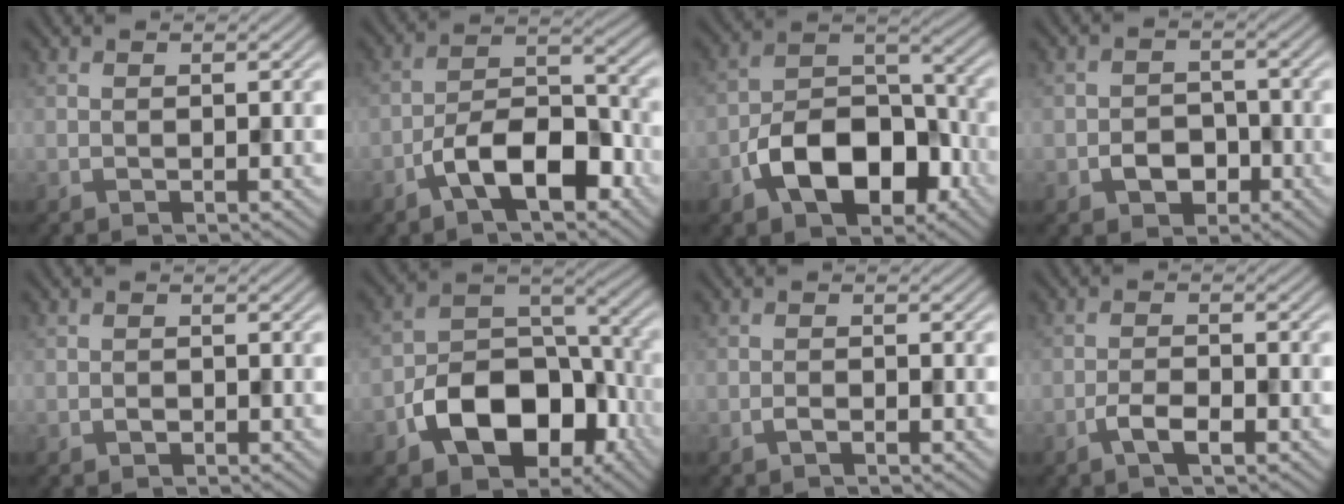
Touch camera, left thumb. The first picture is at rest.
{"total": 9.1, "force": [-4.9, 3.9, 6.6], "torque": [-0.104, 0.014, -0.100]}
{"total": 11.0, "force": [-5.0, 6.5, 7.3], "torque": [-0.132, -0.001, -0.096]}
{"total": 3.6, "force": [-1.6, 2.7, 1.8], "torque": [-0.030, -0.001, -0.032]}
{"total": 0.7, "force": [-0.4, 0.5, 0.4], "torque": [-0.005, -0.002, -0.008]}
{"total": 12.7, "force": [-5.4, 8.3, 8.0], "torque": [-0.147, -0.016, -0.103]}
{"total": 1.0, "force": [-0.7, 0.4, 0.7], "torque": [-0.014, 0.002, -0.013]}
{"total": 2.9, "force": [-1.6, 0.9, 2.2], "torque": [-0.046, 0.001, -0.035]}